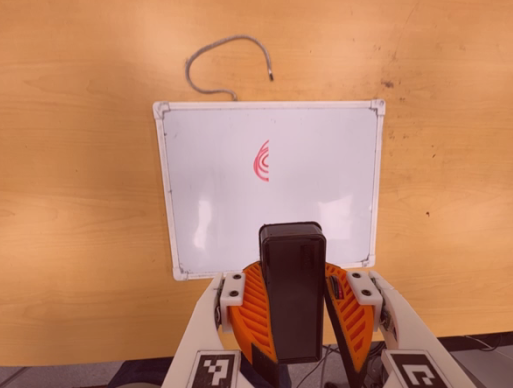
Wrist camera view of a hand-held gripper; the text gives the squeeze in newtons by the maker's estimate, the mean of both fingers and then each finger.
{"total": 10.9, "left": 11.2, "right": 10.6}